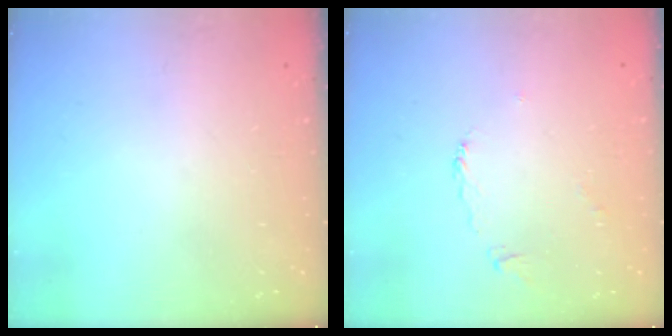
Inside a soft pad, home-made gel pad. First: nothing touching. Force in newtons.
{"total": 2.3, "press": 2.2, "slide": 0.7}